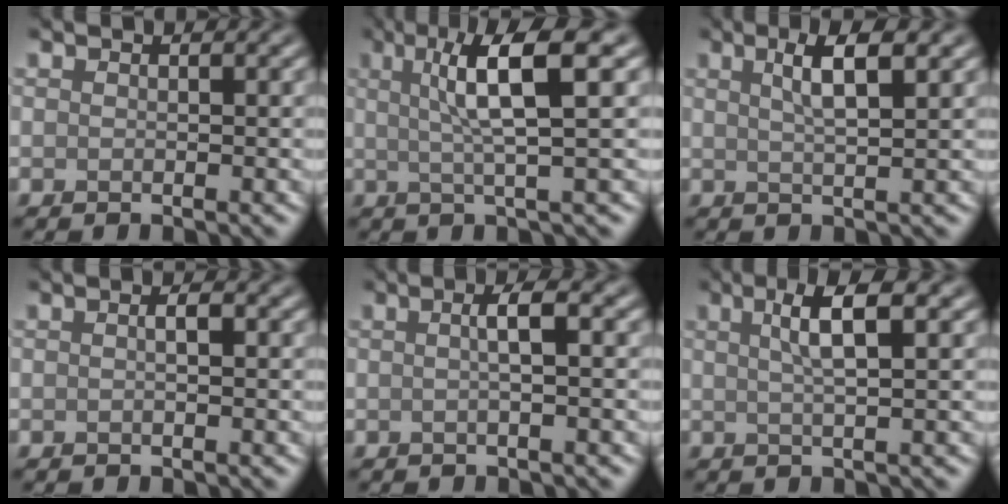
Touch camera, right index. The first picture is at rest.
{"total": 6.6, "force": [1.8, 1.1, 6.3], "torque": [-0.096, 0.012, 0.027]}
{"total": 3.9, "force": [1.7, 0.9, 3.4], "torque": [-0.047, 0.006, 0.027]}
{"total": 0.9, "force": [0.0, 0.1, 0.9], "torque": [-0.016, 0.002, 0.000]}
{"total": 2.4, "force": [0.2, 0.5, 2.3], "torque": [-0.036, 0.008, -0.001]}
{"total": 4.0, "force": [1.3, 0.9, 3.6], "torque": [-0.051, 0.010, 0.019]}